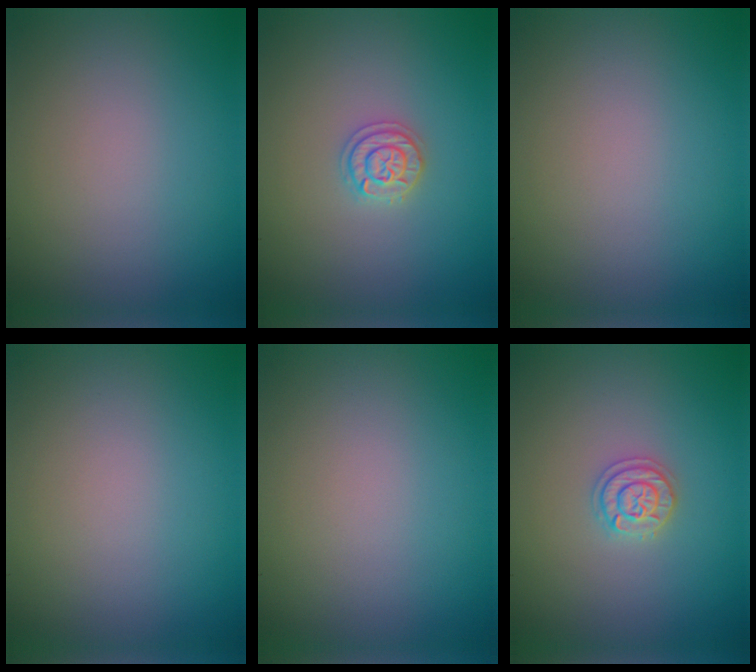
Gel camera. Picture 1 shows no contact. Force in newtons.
{"total": 2.0, "press": 1.9, "slide": 0.3}
{"total": 0.0}
{"total": 0.0}
{"total": 0.0}
{"total": 2.0, "press": 1.9, "slide": 0.3}